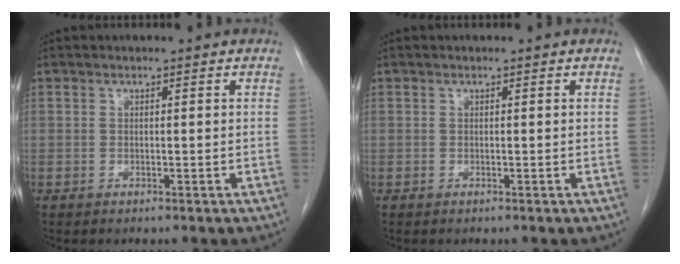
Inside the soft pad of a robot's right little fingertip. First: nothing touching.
{"total": 0.0}